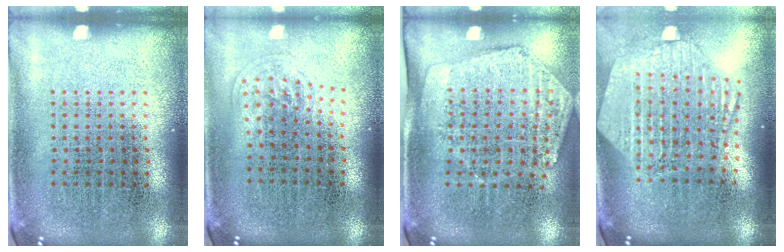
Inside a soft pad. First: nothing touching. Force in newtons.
{"total": 1.0, "press": 0.7, "slide": 0.8}
{"total": 1.9, "press": 1.6, "slide": 1.1}
{"total": 2.7, "press": 2.2, "slide": 1.5}